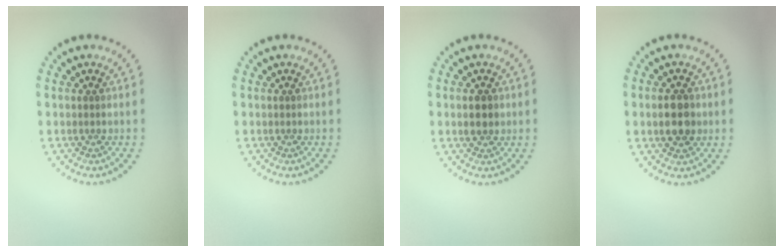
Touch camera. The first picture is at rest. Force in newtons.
{"total": 0.0}
{"total": 1.7, "press": 1.7, "slide": 0.1}
{"total": 3.4, "press": 3.3, "slide": 0.3}